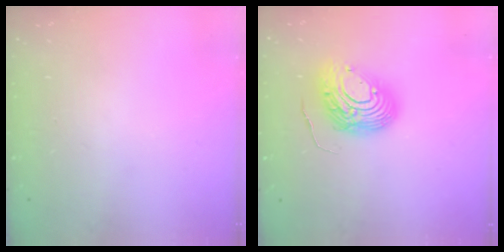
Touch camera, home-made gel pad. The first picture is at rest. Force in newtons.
{"total": 12.0, "press": 12.0, "slide": 1.1}